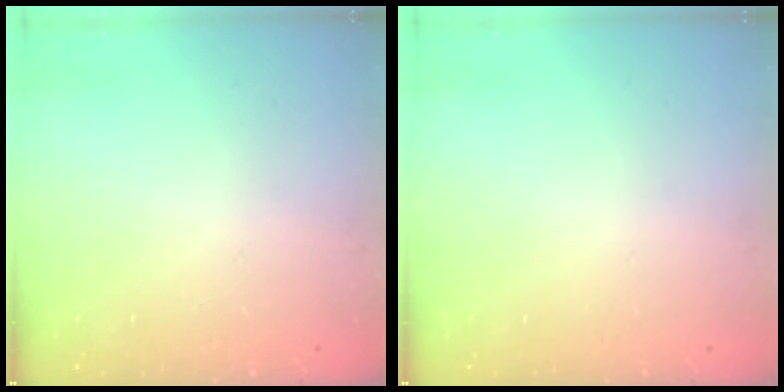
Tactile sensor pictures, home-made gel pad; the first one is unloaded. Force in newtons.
{"total": 0.0}